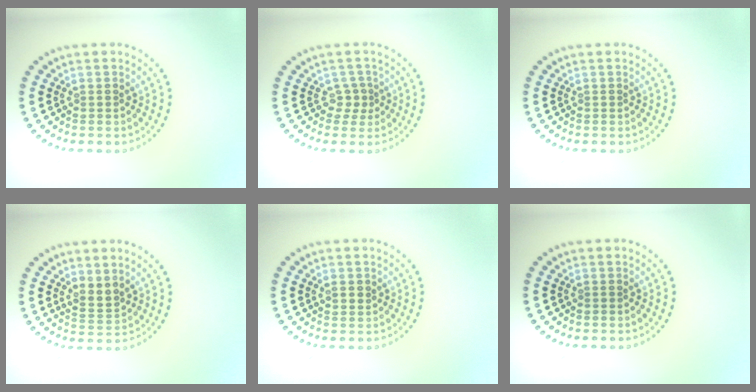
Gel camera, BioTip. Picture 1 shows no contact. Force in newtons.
{"total": 1.5, "press": 1.0, "slide": 1.1}
{"total": 0.0}
{"total": 2.0, "press": 1.4, "slide": 1.4}
{"total": 1.1, "press": 1.0, "slide": 0.4}
{"total": 0.0}